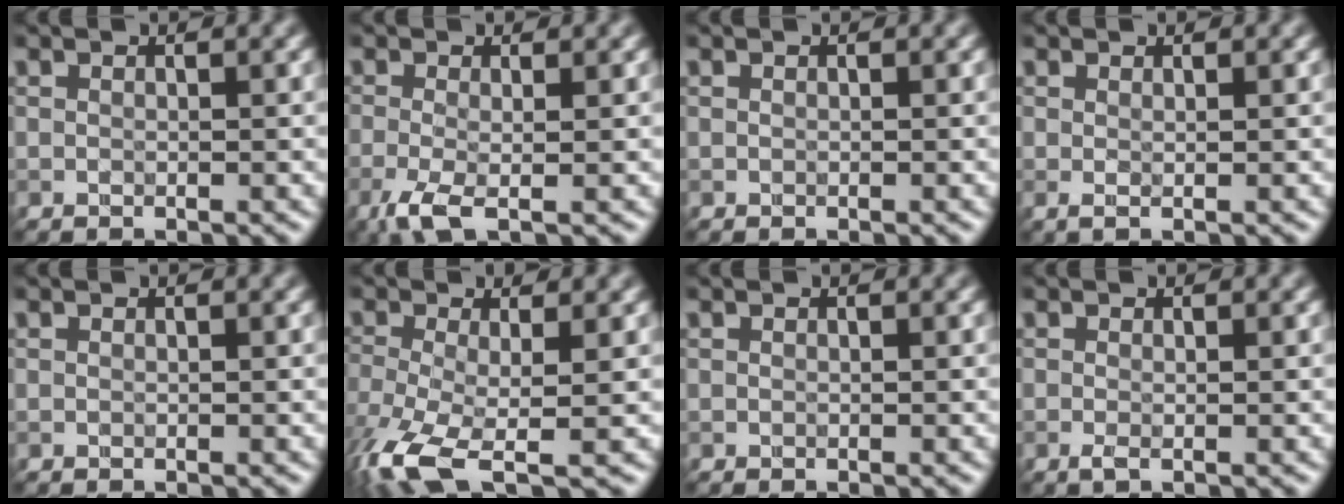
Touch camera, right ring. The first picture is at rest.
{"total": 3.1, "force": [-1.2, 0.9, 2.8], "torque": [-0.063, -0.006, -0.028]}
{"total": 0.0}
{"total": 0.8, "force": [0.3, 0.3, 0.7], "torque": [-0.008, 0.000, 0.003]}
{"total": 0.0}
{"total": 7.3, "force": [-4.0, 2.4, 5.6], "torque": [-0.132, -0.019, -0.087]}
{"total": 0.0}
{"total": 0.7, "force": [-0.2, 0.2, 0.7], "torque": [-0.014, -0.004, -0.004]}